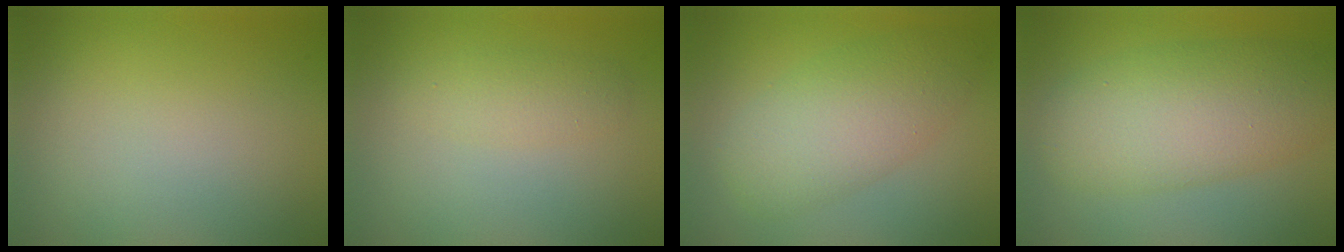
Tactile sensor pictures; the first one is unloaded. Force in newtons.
{"total": 1.7, "press": 1.7, "slide": 0.0}
{"total": 5.6, "press": 5.6, "slide": 0.1}
{"total": 7.9, "press": 7.9, "slide": 0.4}